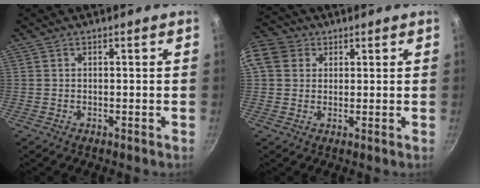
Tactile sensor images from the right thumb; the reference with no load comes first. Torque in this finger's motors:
{"motor_torque": [1.97, 3.04, 1.50, 1.27, 0.53]}